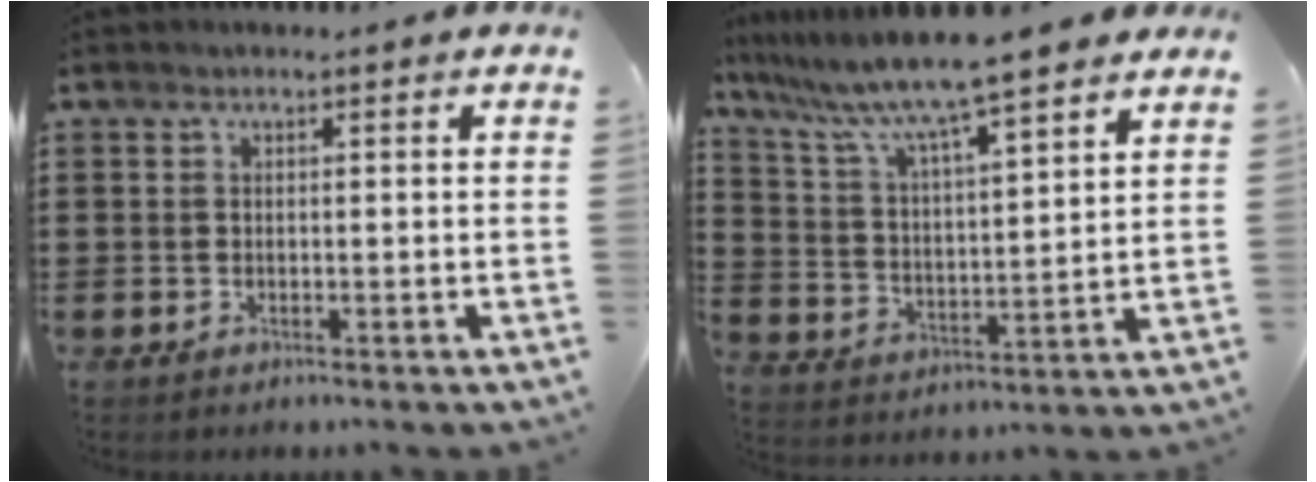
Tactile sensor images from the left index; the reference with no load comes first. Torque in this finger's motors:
{"motor_torque": [1.56, -0.58, 0.58, 0.21]}